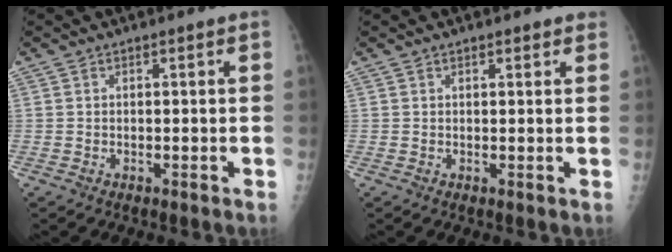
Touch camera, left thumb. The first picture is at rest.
{"total": 1.4, "force": [1.1, 0.6, 0.6], "torque": [0.000, -0.004, 0.011]}